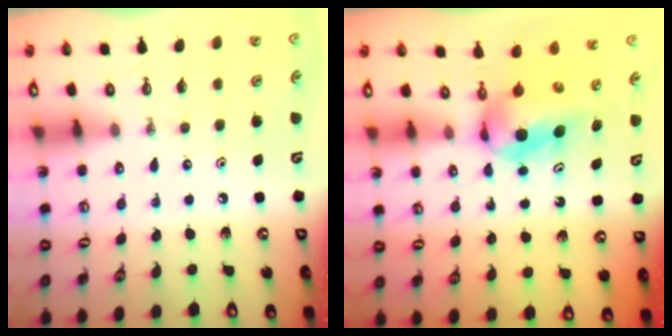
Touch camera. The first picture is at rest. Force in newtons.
{"total": 6.1, "press": 5.6, "slide": 2.4}